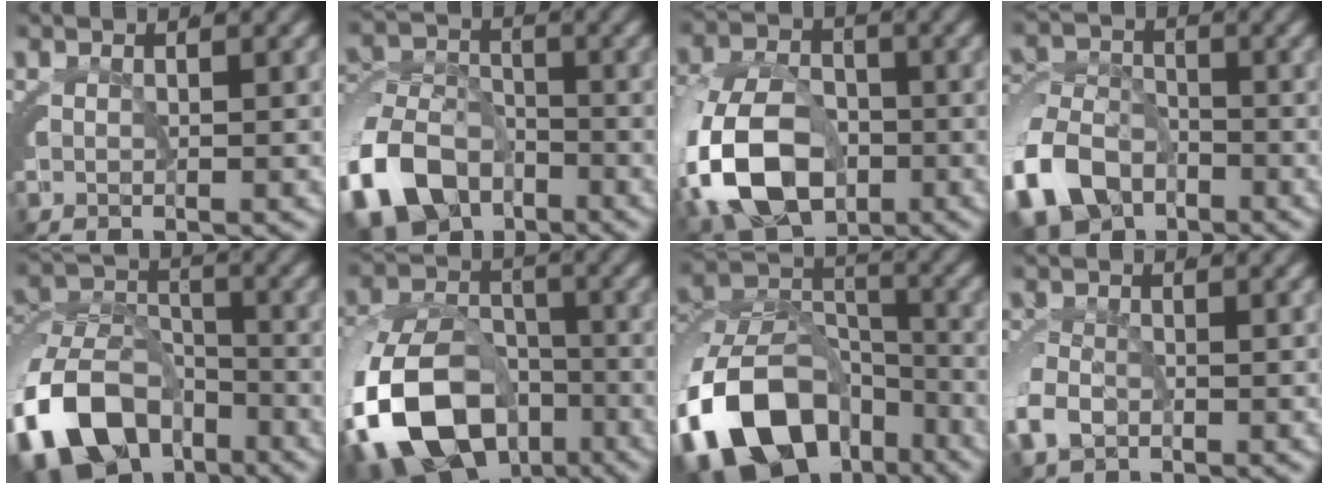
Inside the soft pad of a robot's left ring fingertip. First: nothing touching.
{"total": 9.5, "force": [-4.8, 6.9, 4.3], "torque": [-0.095, -0.042, -0.075]}
{"total": 10.5, "force": [-3.0, 7.5, 6.8], "torque": [-0.150, -0.044, -0.034]}
{"total": 8.0, "force": [-3.8, 6.0, 3.6], "torque": [-0.088, -0.035, -0.061]}
{"total": 11.8, "force": [-5.8, 8.2, 6.1], "torque": [-0.125, -0.050, -0.085]}
{"total": 13.7, "force": [-6.0, 9.6, 7.6], "torque": [-0.168, -0.073, -0.074]}
{"total": 15.0, "force": [-6.7, 10.2, 8.7], "torque": [-0.171, -0.056, -0.093]}
{"total": 2.6, "force": [-1.1, 1.9, 1.5], "torque": [-0.050, -0.012, -0.014]}